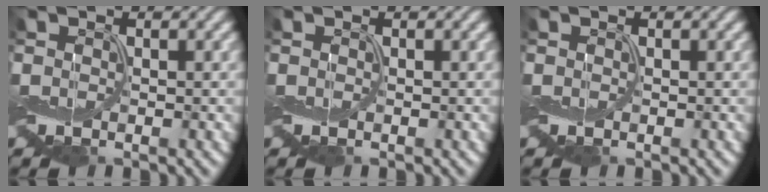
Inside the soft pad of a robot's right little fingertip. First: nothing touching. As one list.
[{"total": 0.0}, {"total": 0.0}]